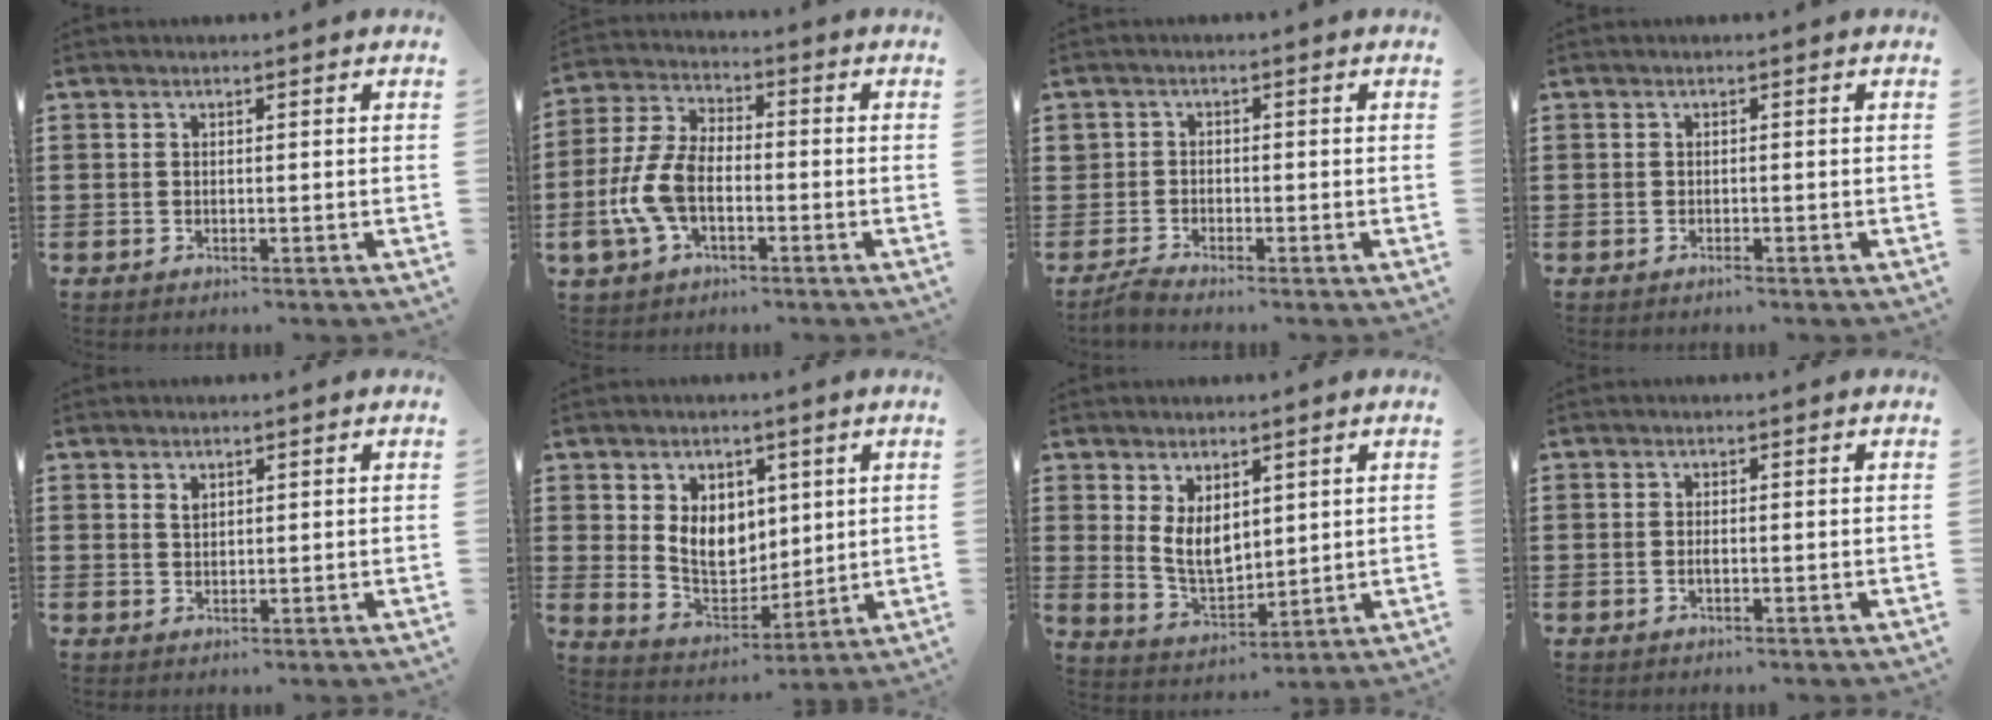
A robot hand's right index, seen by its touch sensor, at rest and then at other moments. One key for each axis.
{"total": 8.5, "fx": -2.6, "fy": 4.8, "fz": 6.5, "tx": -0.169, "ty": -0.001, "tz": -0.058}
{"total": 1.5, "fx": -1.3, "fy": 0.7, "fz": 0.3, "tx": -0.011, "ty": 0.006, "tz": -0.028}
{"total": 0.6, "fx": -0.5, "fy": 0.1, "fz": 0.3, "tx": -0.009, "ty": -0.004, "tz": -0.009}
{"total": 1.1, "fx": 0.7, "fy": 0.7, "fz": 0.6, "tx": -0.013, "ty": 0.003, "tz": 0.014}
{"total": 7.6, "fx": 2.0, "fy": 5.9, "fz": 4.4, "tx": -0.094, "ty": 0.006, "tz": 0.035}
{"total": 6.0, "fx": 2.1, "fy": 3.7, "fz": 4.2, "tx": -0.089, "ty": -0.003, "tz": 0.037}
{"total": 0.7, "fx": -0.2, "fy": 0.2, "fz": 0.7, "tx": -0.014, "ty": -0.004, "tz": -0.003}